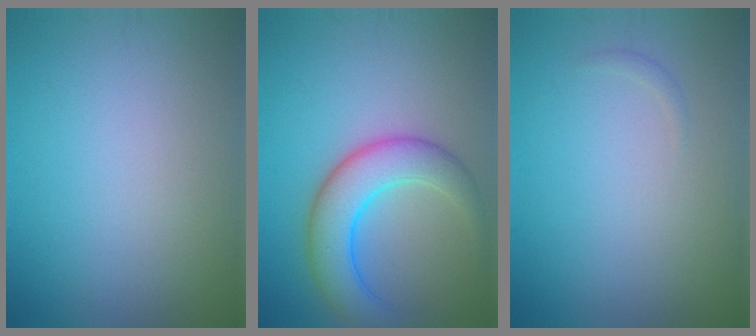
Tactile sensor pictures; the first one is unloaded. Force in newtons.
{"total": 6.6, "press": 6.6, "slide": 0.4}
{"total": 0.5, "press": 0.5, "slide": 0.0}